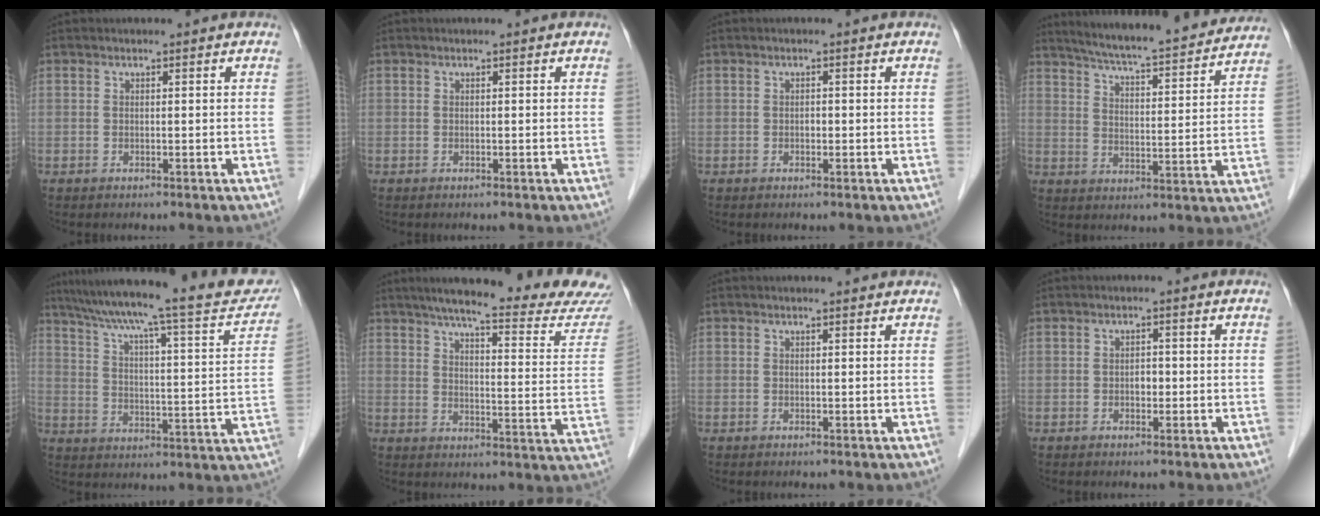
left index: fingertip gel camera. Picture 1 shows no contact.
{"total": 0.0}
{"total": 0.6, "force": [-0.1, 0.4, 0.4], "torque": [-0.007, 0.003, -0.005]}
{"total": 20.5, "force": [18.8, 1.5, 8.1], "torque": [-0.125, -0.011, 0.253]}
{"total": 27.0, "force": [22.5, 2.4, 14.6], "torque": [-0.229, -0.010, 0.296]}
{"total": 23.7, "force": [21.4, 0.4, 10.2], "torque": [-0.147, -0.066, 0.265]}
{"total": 1.5, "force": [1.5, 0.2, 0.2], "torque": [-0.014, 0.005, 0.012]}
{"total": 1.4, "force": [-0.3, 0.9, 1.0], "torque": [-0.014, 0.004, -0.006]}